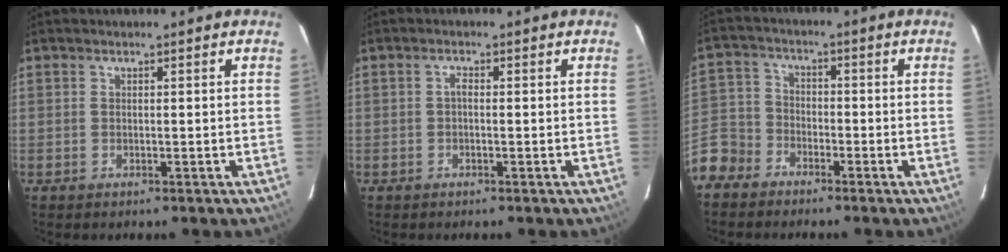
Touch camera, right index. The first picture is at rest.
{"total": 1.0, "force": [-0.3, 0.5, 0.8], "torque": [-0.014, 0.006, -0.006]}
{"total": 7.8, "force": [-5.4, 5.5, 1.4], "torque": [-0.044, 0.021, -0.115]}